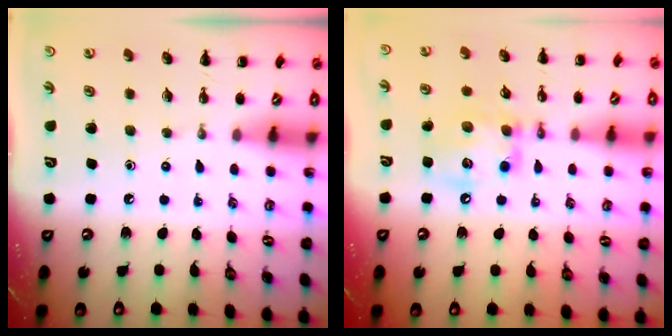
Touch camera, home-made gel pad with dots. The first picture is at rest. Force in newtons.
{"total": 13.2, "press": 13.1, "slide": 1.3}